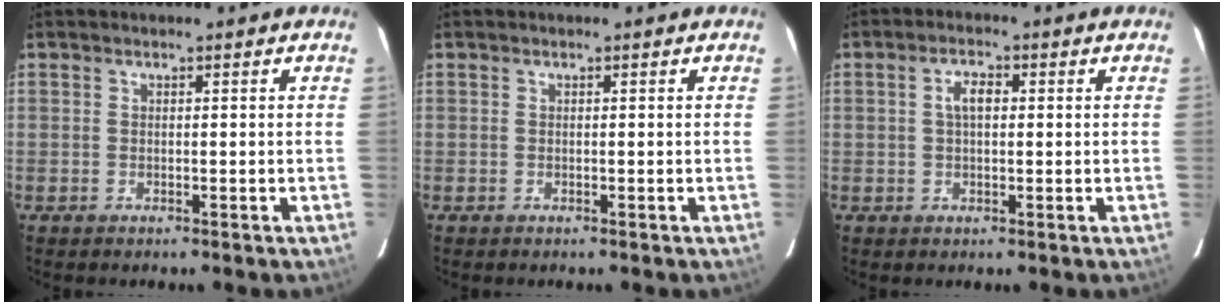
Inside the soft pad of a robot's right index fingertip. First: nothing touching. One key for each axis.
{"total": 0.0}
{"total": 3.3, "fx": 0.6, "fy": 1.7, "fz": 2.8, "tx": -0.051, "ty": 0.011, "tz": 0.012}